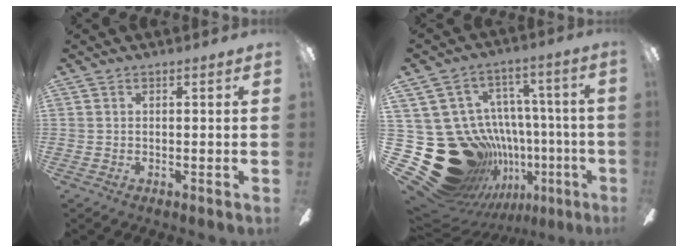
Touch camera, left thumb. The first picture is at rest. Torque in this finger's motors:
{"motor_torque": [0.44, 0.98, -0.03, 0.04, 0.02]}